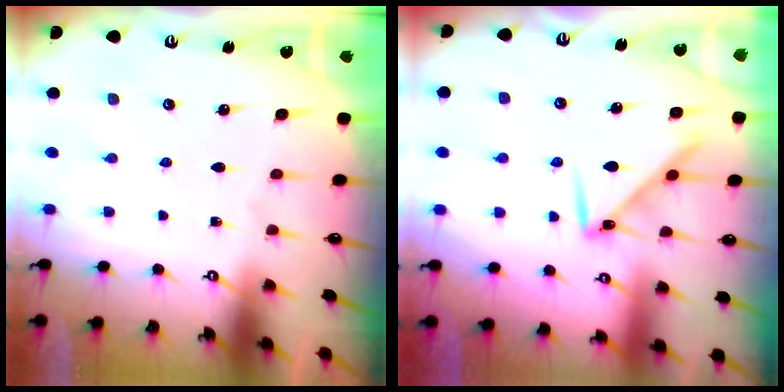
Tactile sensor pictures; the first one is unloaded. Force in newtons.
{"total": 8.9, "press": 8.9, "slide": 0.7}